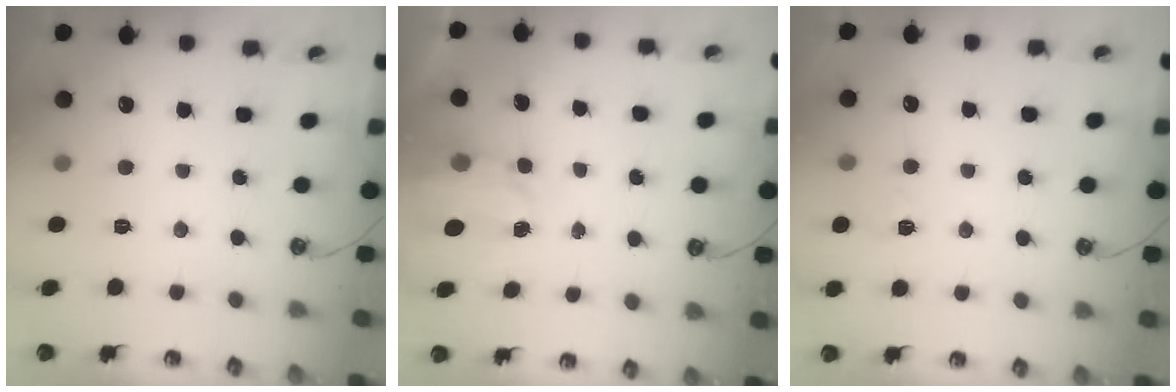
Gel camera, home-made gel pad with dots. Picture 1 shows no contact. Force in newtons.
{"total": 2.7, "press": 2.6, "slide": 0.4}
{"total": 3.4, "press": 3.3, "slide": 0.5}